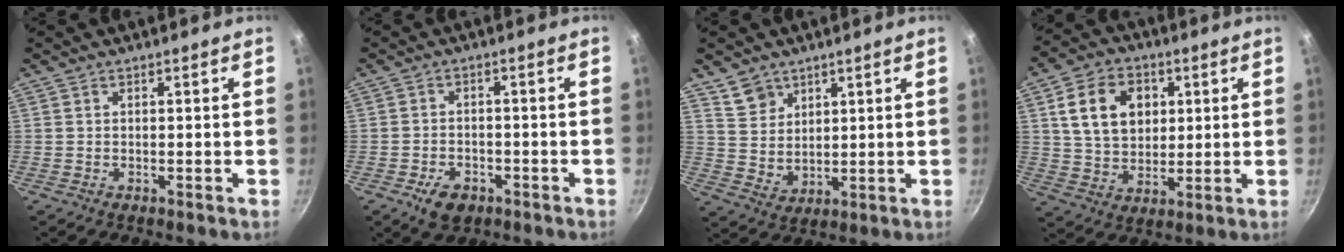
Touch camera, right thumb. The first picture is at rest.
{"total": 5.7, "force": [-2.9, 3.7, 3.2], "torque": [-0.049, 0.017, -0.043]}
{"total": 6.6, "force": [4.2, 4.8, 1.8], "torque": [-0.006, -0.013, 0.091]}
{"total": 13.5, "force": [3.6, 10.0, 8.2], "torque": [-0.121, -0.001, 0.063]}